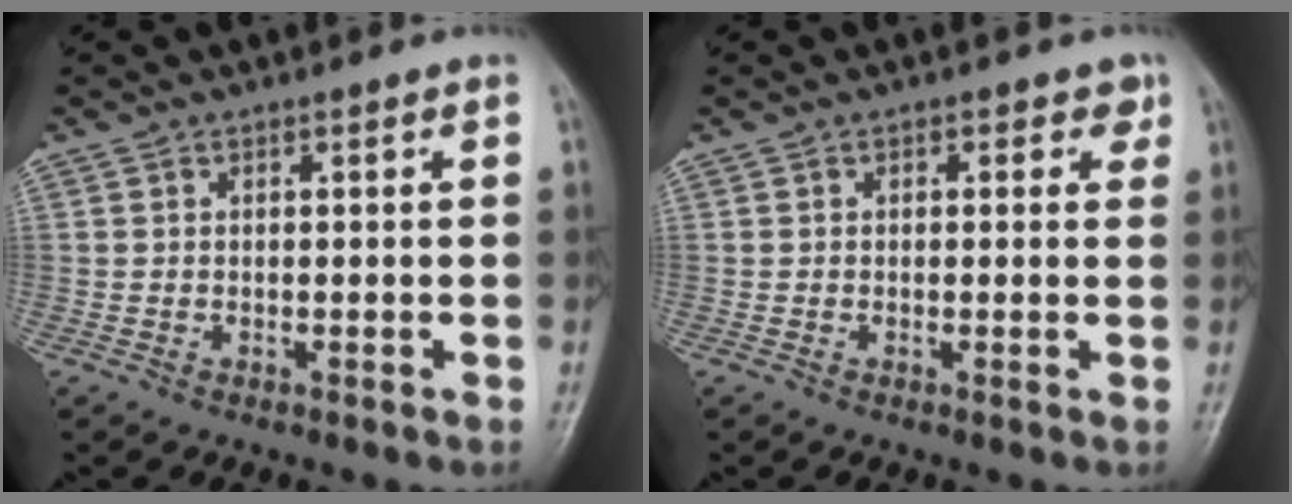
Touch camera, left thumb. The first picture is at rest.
{"total": 2.4, "force": [1.0, 1.6, 1.5], "torque": [0.007, 0.001, 0.005]}